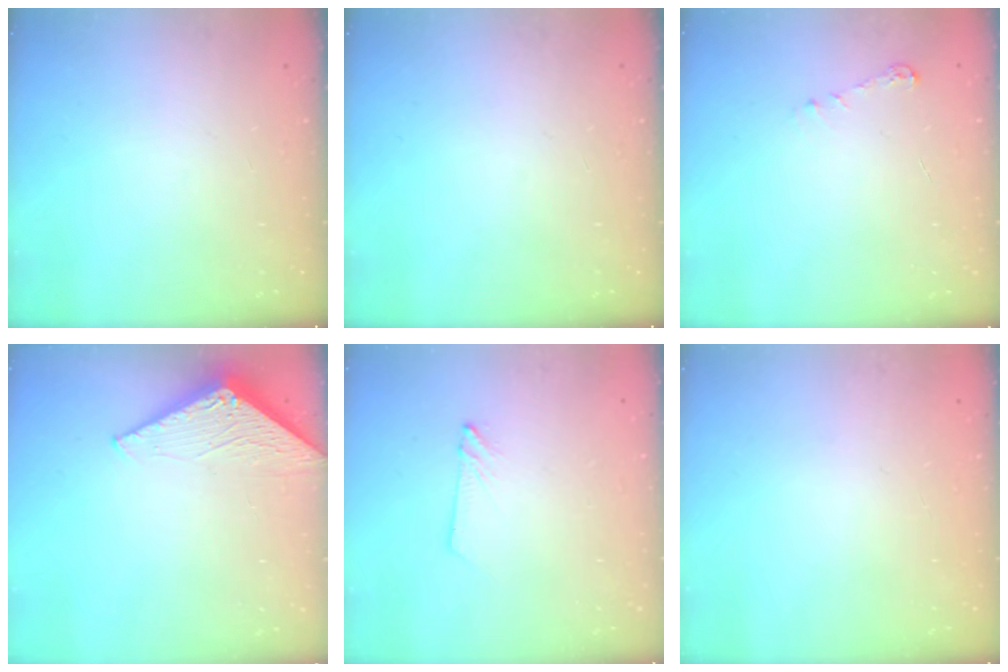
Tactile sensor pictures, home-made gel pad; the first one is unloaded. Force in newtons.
{"total": 0.0}
{"total": 4.0, "press": 3.9, "slide": 0.5}
{"total": 3.1, "press": 3.1, "slide": 0.2}
{"total": 2.4, "press": 2.4, "slide": 0.2}
{"total": 0.7, "press": 0.3, "slide": 0.7}